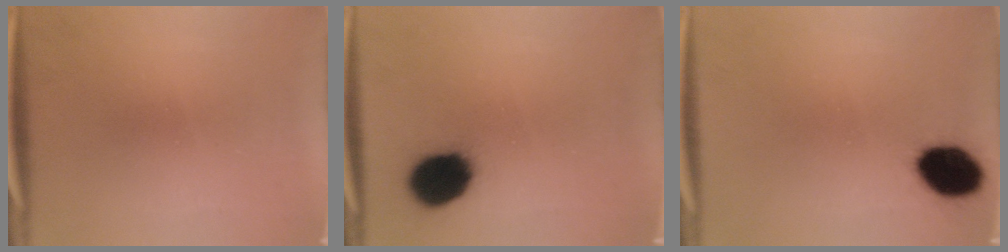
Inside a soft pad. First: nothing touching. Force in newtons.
{"total": 13.2}
{"total": 12.0}